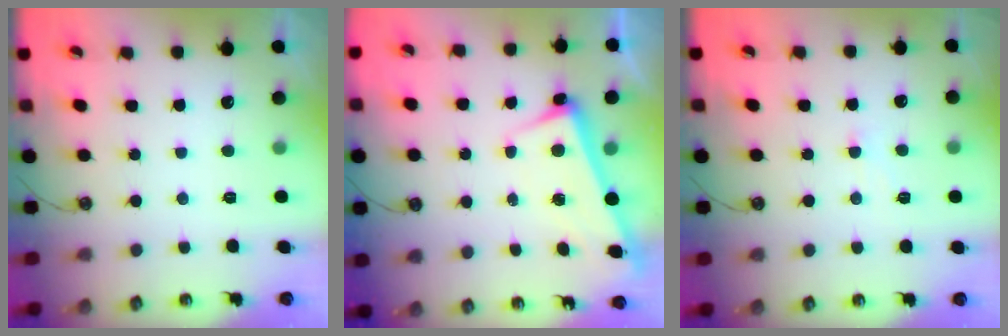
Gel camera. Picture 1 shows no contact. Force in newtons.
{"total": 2.6, "press": 2.5, "slide": 0.7}
{"total": 2.0, "press": 2.0, "slide": 0.2}